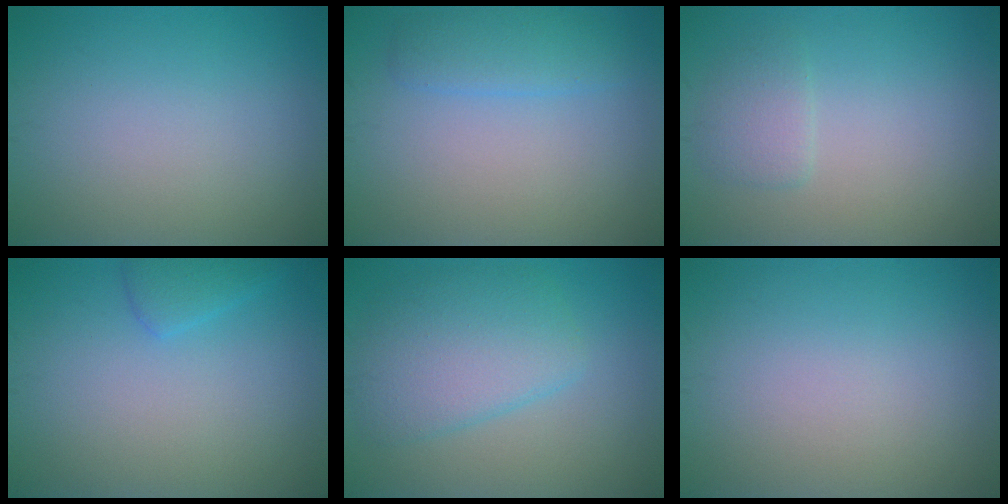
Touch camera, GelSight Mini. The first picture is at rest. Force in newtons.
{"total": 2.5, "press": 2.5, "slide": 0.2}
{"total": 1.7, "press": 1.6, "slide": 0.2}
{"total": 1.7, "press": 1.7, "slide": 0.1}
{"total": 5.2, "press": 5.2, "slide": 0.3}
{"total": 0.0}